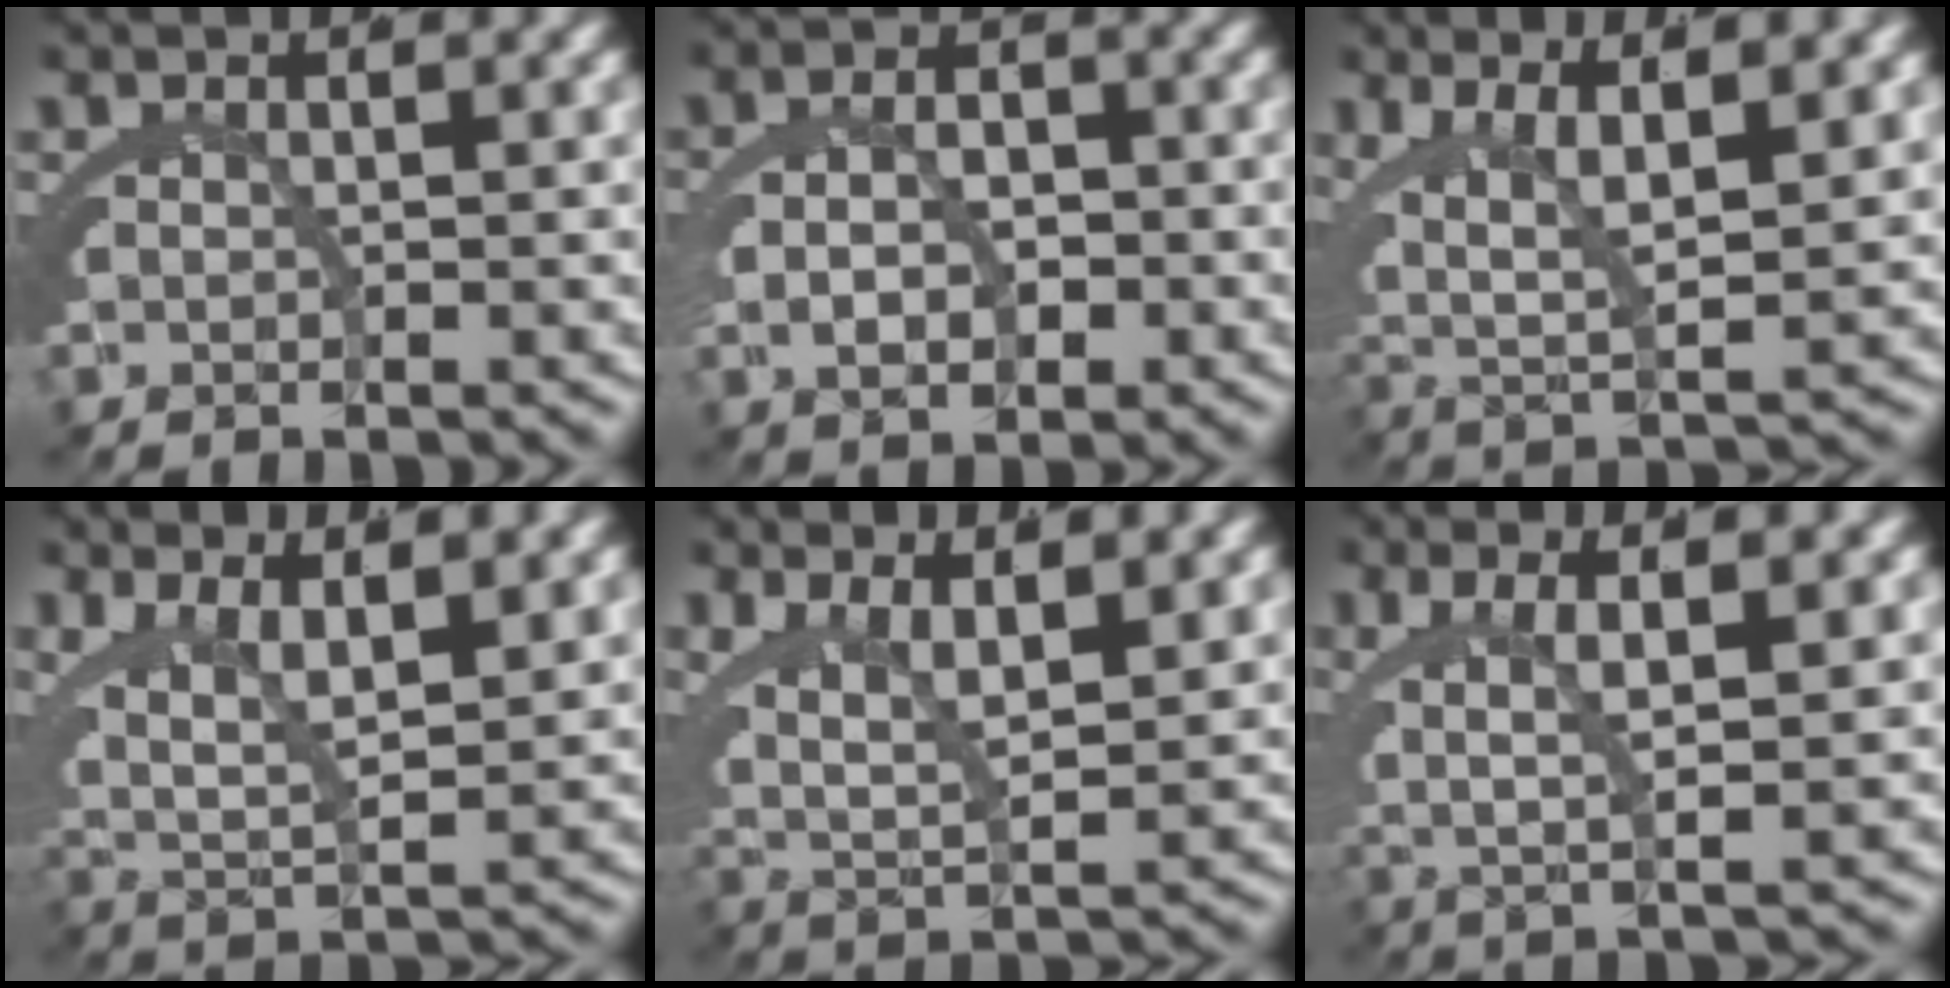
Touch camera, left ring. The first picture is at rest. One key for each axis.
{"total": 3.9, "fx": -0.8, "fy": 2.5, "fz": 2.9, "tx": -0.038, "ty": -0.004, "tz": -0.012}
{"total": 8.2, "fx": 1.3, "fy": 5.1, "fz": 6.3, "tx": -0.117, "ty": -0.010, "tz": 0.022}
{"total": 7.2, "fx": 1.2, "fy": 4.6, "fz": 5.4, "tx": -0.105, "ty": -0.015, "tz": 0.022}
{"total": 6.3, "fx": 1.3, "fy": 3.9, "fz": 4.8, "tx": -0.095, "ty": -0.015, "tz": 0.023}
{"total": 5.5, "fx": 1.5, "fy": 1.8, "fz": 5.0, "tx": -0.087, "ty": 0.004, "tz": 0.025}